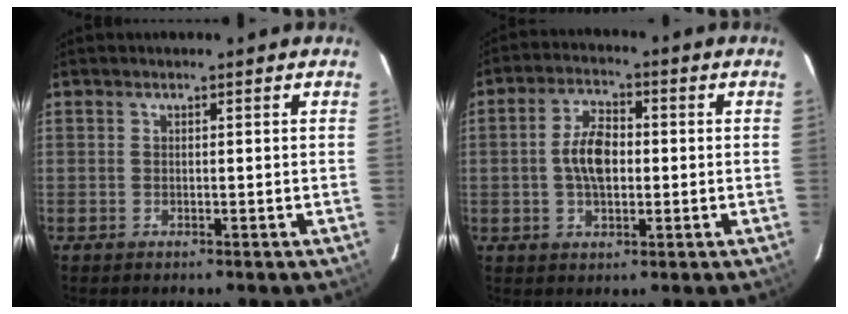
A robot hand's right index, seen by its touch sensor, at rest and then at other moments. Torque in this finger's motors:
{"motor_torque": [0.23, 0.01, 0.21, 0.07]}